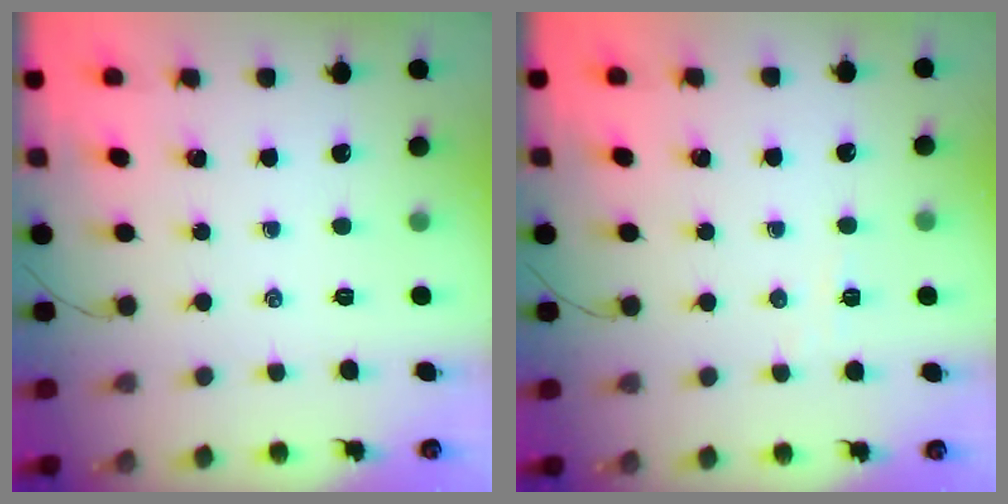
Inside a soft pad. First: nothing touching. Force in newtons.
{"total": 3.1, "press": 2.9, "slide": 1.0}